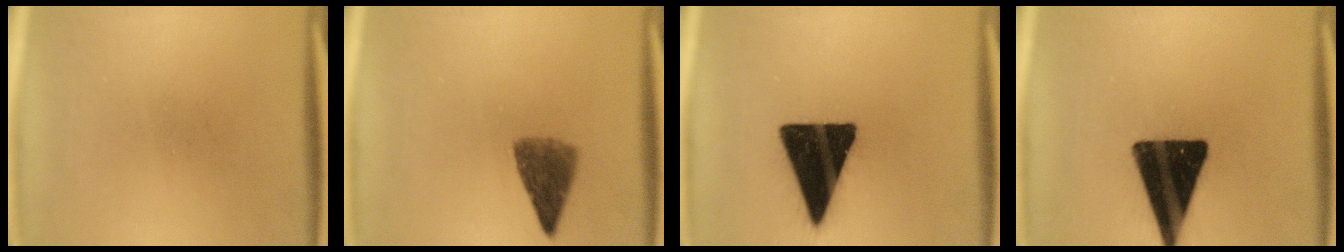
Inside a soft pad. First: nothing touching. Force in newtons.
{"total": 5.4}
{"total": 18.8}
{"total": 18.7}